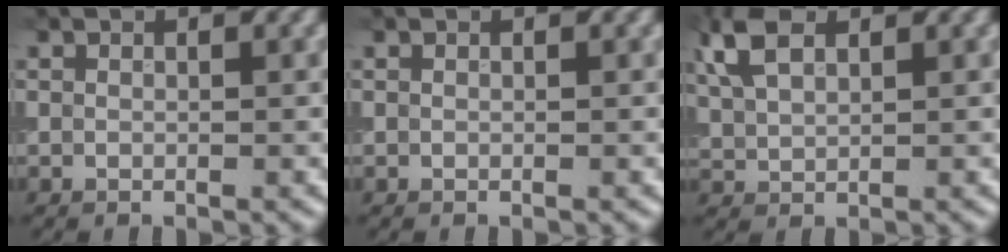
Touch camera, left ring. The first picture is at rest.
{"total": 0.0}
{"total": 4.8, "force": [2.6, 2.6, 3.2], "torque": [-0.084, 0.019, 0.055]}